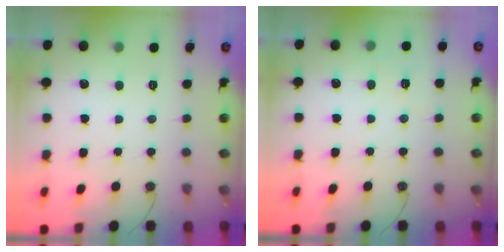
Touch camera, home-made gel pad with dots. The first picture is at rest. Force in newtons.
{"total": 3.5, "press": 3.2, "slide": 1.4}